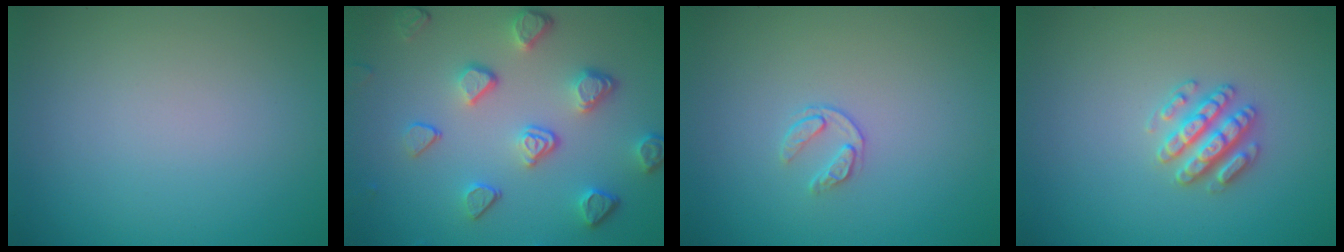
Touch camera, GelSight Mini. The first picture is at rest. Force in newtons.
{"total": 4.9, "press": 3.7, "slide": 3.3}
{"total": 1.3, "press": 0.8, "slide": 1.1}
{"total": 2.9, "press": 2.8, "slide": 0.6}